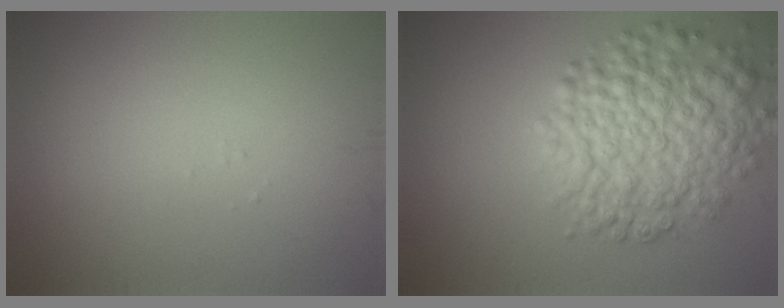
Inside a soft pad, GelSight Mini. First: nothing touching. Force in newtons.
{"total": 7.1, "press": 7.1, "slide": 0.2}